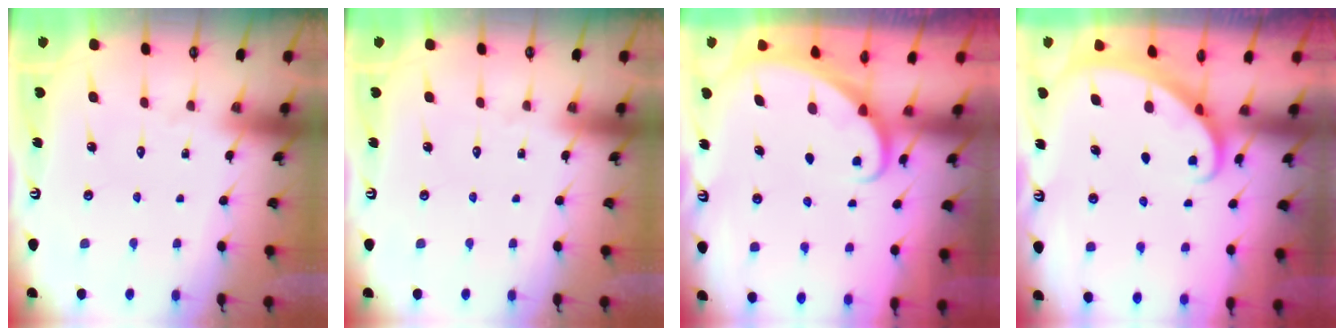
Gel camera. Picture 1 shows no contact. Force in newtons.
{"total": 0.0}
{"total": 1.8, "press": 1.8, "slide": 0.1}
{"total": 1.6, "press": 1.6, "slide": 0.0}